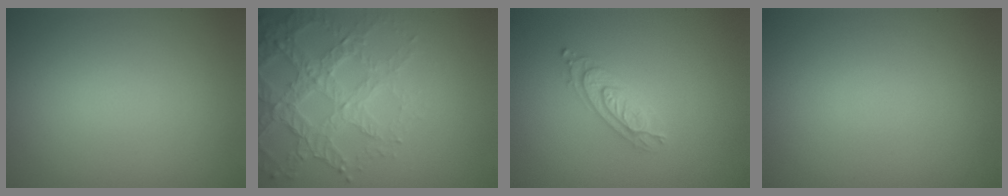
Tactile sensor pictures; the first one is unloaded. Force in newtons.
{"total": 6.0, "press": 4.7, "slide": 3.7}
{"total": 2.4, "press": 2.2, "slide": 0.9}
{"total": 0.0}